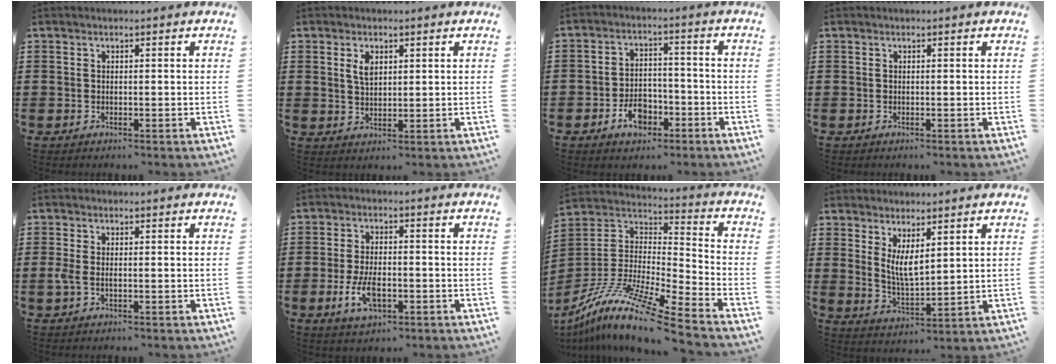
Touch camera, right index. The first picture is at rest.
{"total": 2.9, "force": [1.2, 1.5, 2.1], "torque": [-0.047, 0.005, 0.021]}
{"total": 5.3, "force": [-2.8, 3.5, 2.9], "torque": [-0.047, 0.007, -0.054]}
{"total": 0.0}
{"total": 1.9, "force": [-0.5, 0.7, 1.7], "torque": [-0.046, -0.006, -0.013]}
{"total": 5.6, "force": [-1.9, 2.8, 4.6], "torque": [-0.102, -0.001, -0.038]}
{"total": 12.8, "force": [-10.5, 0.0, 7.4], "torque": [-0.159, -0.005, -0.211]}
{"total": 4.9, "force": [2.1, 1.8, 4.1], "torque": [-0.084, -0.002, 0.039]}